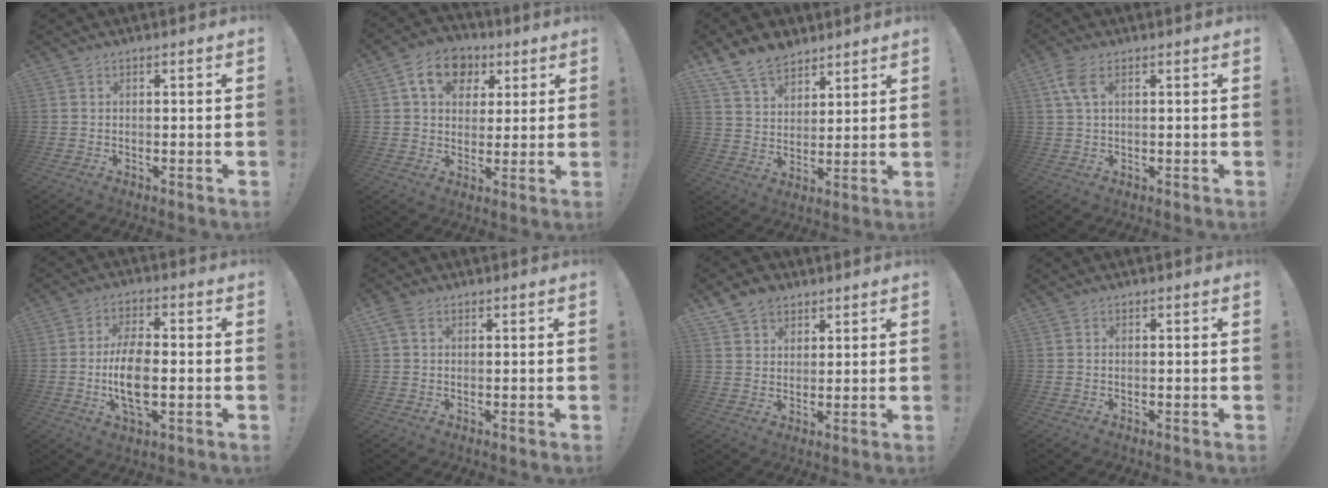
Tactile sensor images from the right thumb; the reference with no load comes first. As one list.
[{"total": 12.2, "force": [5.0, 9.3, 6.2], "torque": [-0.090, -0.009, 0.095]}, {"total": 11.1, "force": [8.6, 6.1, 3.4], "torque": [-0.072, -0.053, 0.170]}, {"total": 4.8, "force": [1.7, 1.8, 4.1], "torque": [-0.092, 0.001, 0.032]}, {"total": 11.0, "force": [-1.5, 4.8, 9.8], "torque": [-0.198, -0.002, -0.029]}, {"total": 2.8, "force": [1.3, 1.7, 1.7], "torque": [-0.030, 0.002, 0.025]}, {"total": 6.7, "force": [4.6, 4.6, 1.5], "torque": [-0.028, -0.022, 0.089]}, {"total": 0.0}]